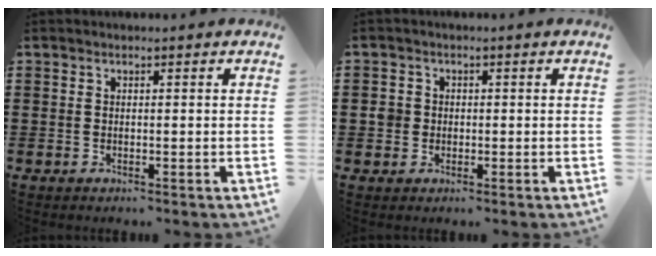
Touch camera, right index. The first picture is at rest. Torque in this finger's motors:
{"motor_torque": [0.26, 0.56, 0.09, 0.02]}